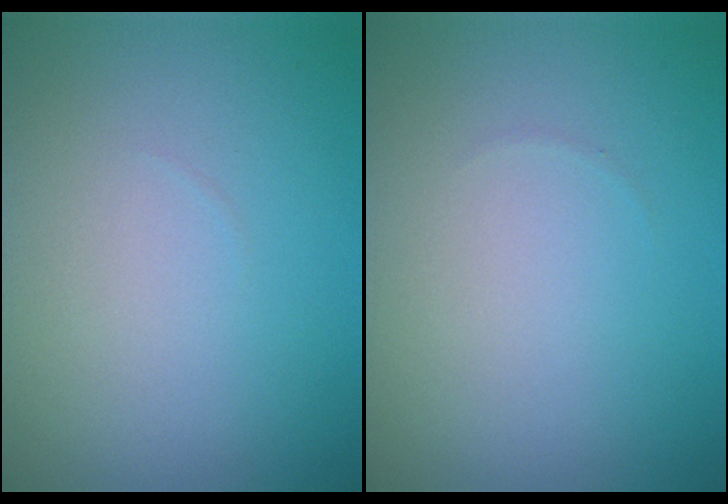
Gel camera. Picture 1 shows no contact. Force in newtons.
{"total": 0.0}